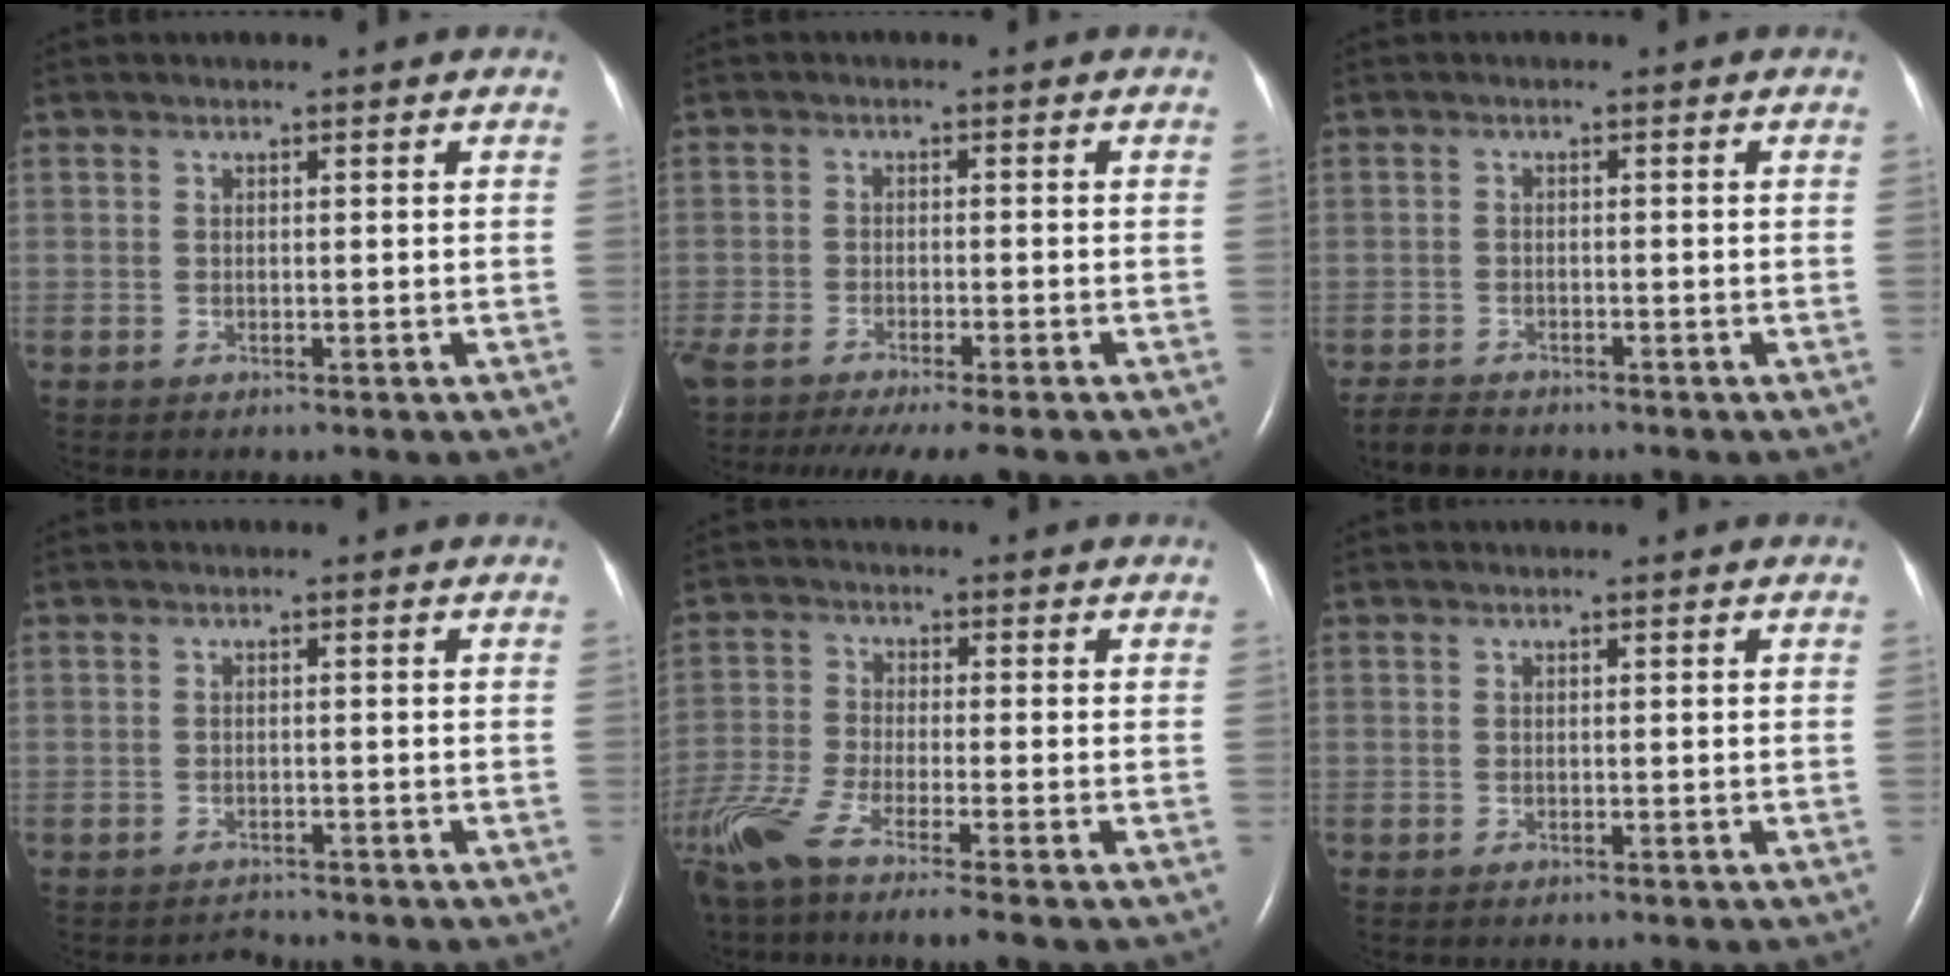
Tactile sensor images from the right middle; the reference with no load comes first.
{"total": 13.6, "force": [-11.4, 2.0, 7.2], "torque": [-0.135, -0.028, -0.166]}
{"total": 3.2, "force": [-3.0, 0.8, 0.8], "torque": [-0.018, -0.010, -0.050]}
{"total": 1.2, "force": [-1.1, 0.2, -0.4], "torque": [0.002, -0.007, -0.016]}
{"total": 9.8, "force": [-7.2, -0.2, 6.6], "torque": [-0.138, -0.028, -0.133]}
{"total": 0.0}